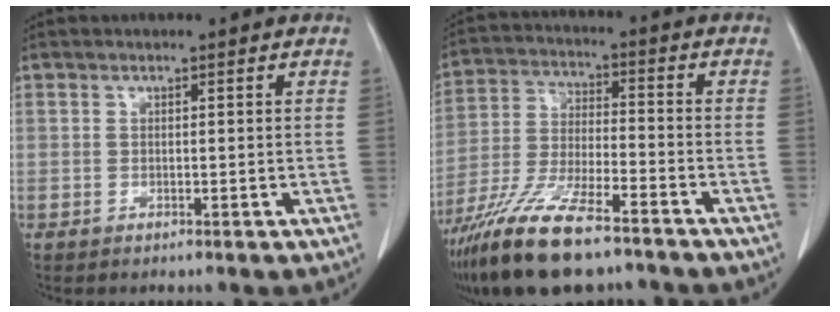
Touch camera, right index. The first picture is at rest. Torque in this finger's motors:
{"motor_torque": [1.11, -1.02, 0.78, 0.21]}